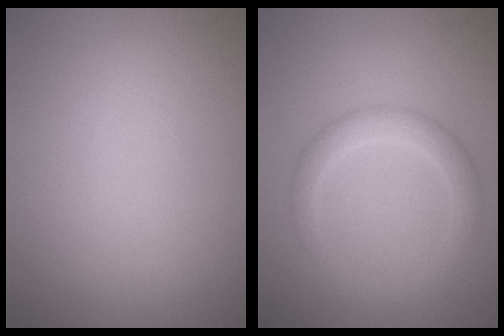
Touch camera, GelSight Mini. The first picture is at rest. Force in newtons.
{"total": 2.7, "press": 2.7, "slide": 0.1}